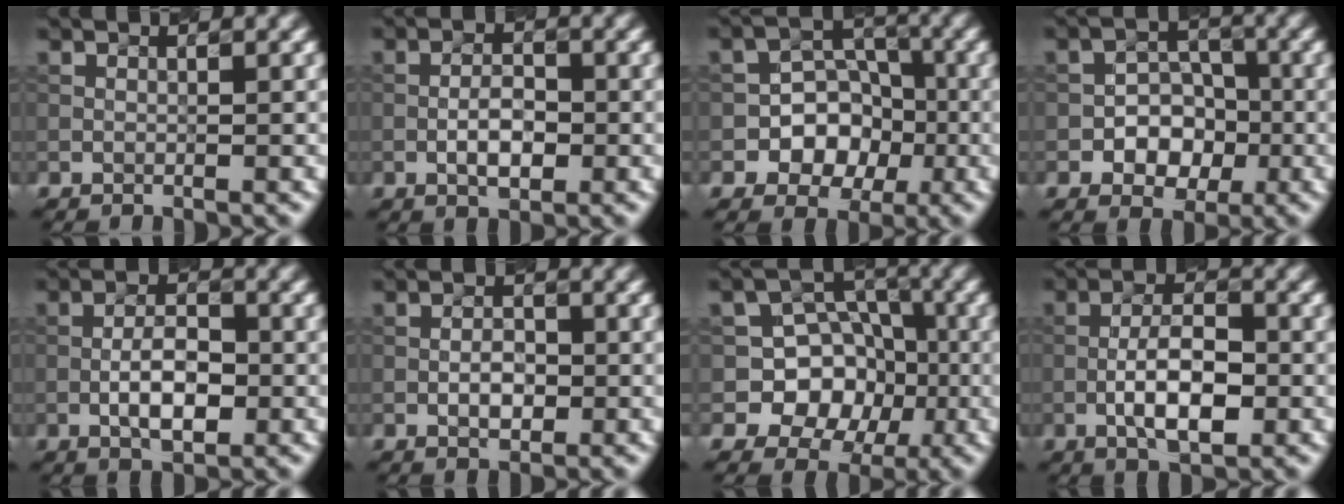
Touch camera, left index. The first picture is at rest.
{"total": 2.5, "force": [-0.9, 1.1, 2.1], "torque": [-0.040, 0.003, -0.010]}
{"total": 4.6, "force": [-1.7, 3.7, 2.0], "torque": [-0.004, 0.006, -0.029]}
{"total": 3.5, "force": [-1.4, 2.7, 1.7], "torque": [-0.011, 0.006, -0.018]}
{"total": 3.7, "force": [-1.2, 1.5, 3.1], "torque": [-0.057, 0.005, -0.017]}
{"total": 1.7, "force": [-0.7, 0.8, 1.3], "torque": [-0.024, 0.003, -0.006]}
{"total": 6.6, "force": [-1.9, 5.8, 2.4], "torque": [-0.011, 0.013, -0.047]}
{"total": 5.0, "force": [-1.7, 1.9, 4.3], "torque": [-0.077, 0.006, -0.026]}